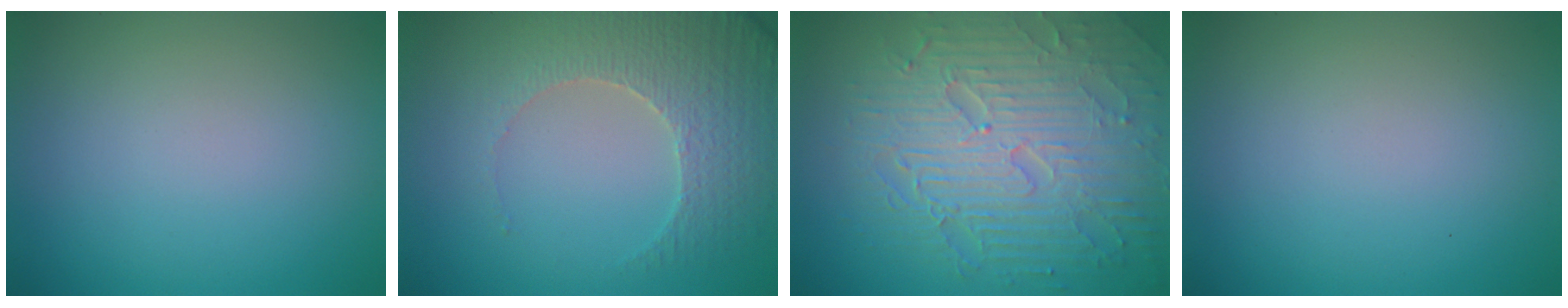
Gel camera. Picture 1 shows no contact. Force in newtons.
{"total": 4.1, "press": 4.1, "slide": 0.4}
{"total": 9.0, "press": 6.4, "slide": 6.4}
{"total": 0.0}